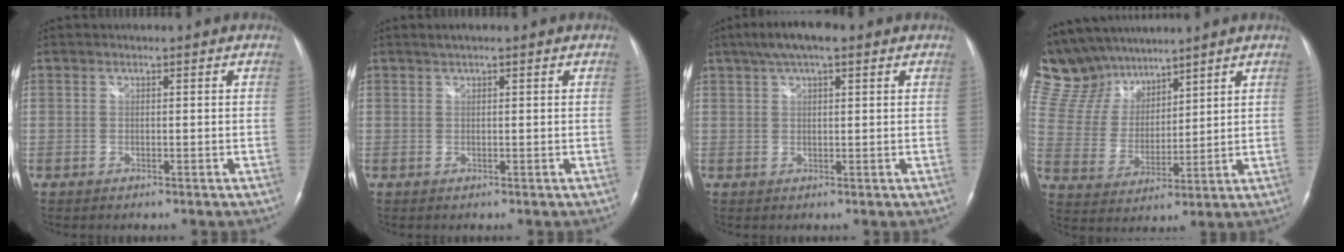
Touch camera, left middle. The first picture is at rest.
{"total": 1.3, "force": [0.9, 0.1, 0.9], "torque": [-0.019, 0.012, 0.017]}
{"total": 6.9, "force": [4.6, 1.7, 4.9], "torque": [-0.090, 0.028, 0.073]}
{"total": 13.3, "force": [11.7, 5.5, 3.2], "torque": [-0.078, 0.027, 0.234]}